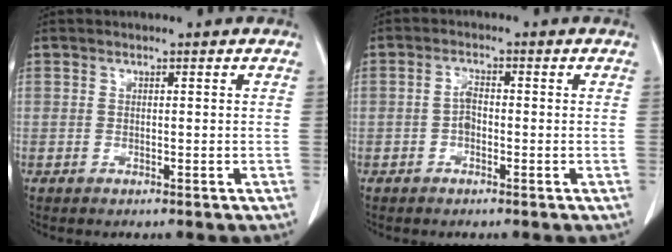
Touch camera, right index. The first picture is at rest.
{"total": 2.1, "force": [-0.6, 1.0, 1.8], "torque": [-0.031, 0.005, -0.013]}